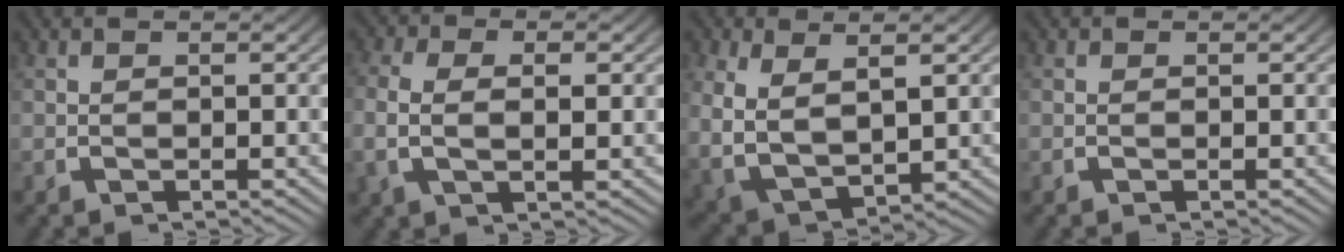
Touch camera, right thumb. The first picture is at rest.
{"total": 2.5, "force": [-1.2, 1.2, 1.9], "torque": [-0.071, -0.021, -0.010]}
{"total": 9.2, "force": [-0.2, 7.2, 5.7], "torque": [-0.162, -0.047, 0.013]}
{"total": 0.0}